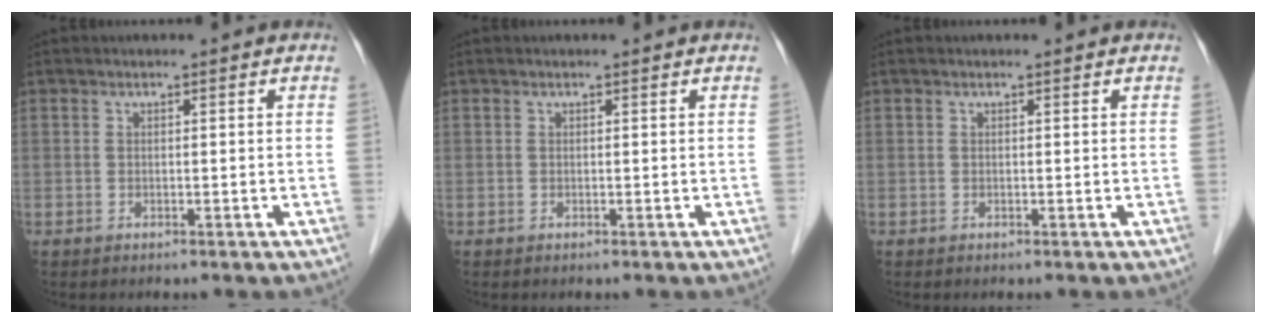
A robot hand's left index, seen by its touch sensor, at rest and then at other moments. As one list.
[{"total": 0.0}, {"total": 0.0}]